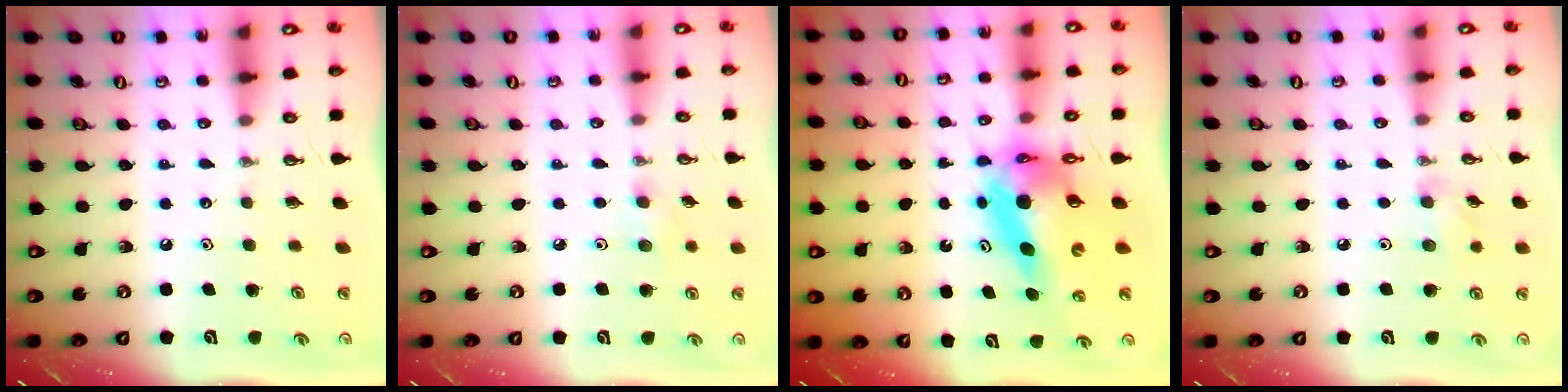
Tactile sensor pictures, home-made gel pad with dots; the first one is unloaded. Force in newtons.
{"total": 6.0, "press": 5.7, "slide": 1.7}
{"total": 11.9, "press": 11.8, "slide": 1.2}
{"total": 6.3, "press": 6.2, "slide": 1.3}